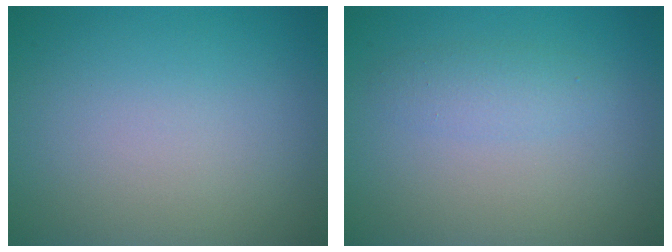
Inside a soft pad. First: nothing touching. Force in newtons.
{"total": 1.6, "press": 1.6, "slide": 0.0}